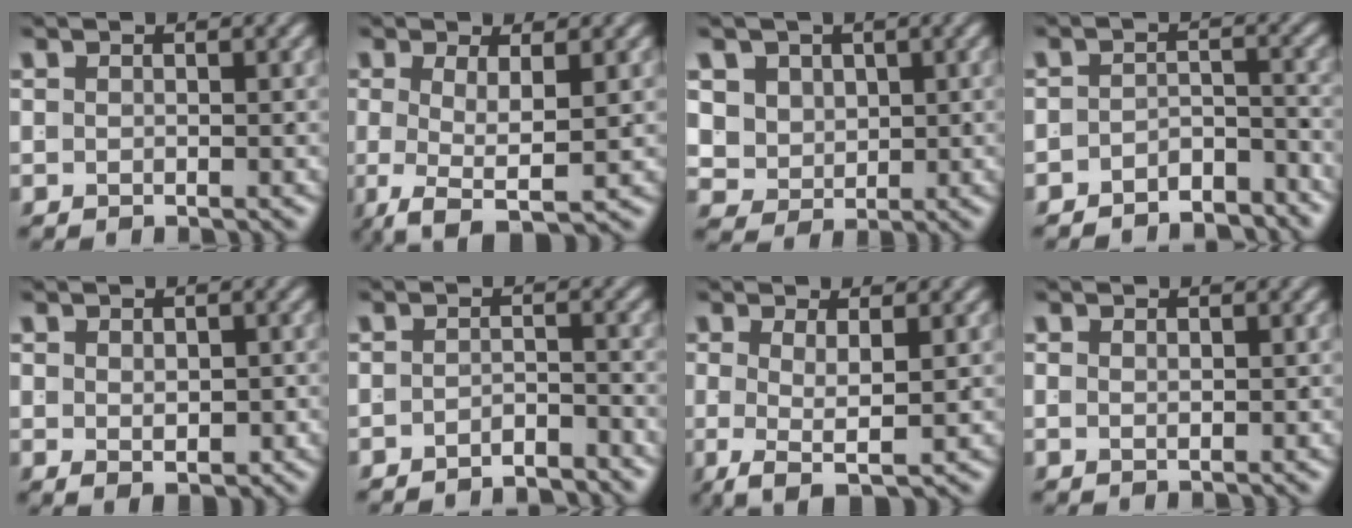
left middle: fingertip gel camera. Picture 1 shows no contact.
{"total": 4.6, "force": [-2.4, 1.0, 3.8], "torque": [-0.072, -0.036, -0.019]}
{"total": 6.4, "force": [0.7, 5.8, 2.7], "torque": [-0.087, -0.036, 0.026]}
{"total": 4.0, "force": [-3.9, 0.7, 0.5], "torque": [0.009, -0.013, -0.062]}
{"total": 1.8, "force": [-0.3, 0.4, 1.8], "torque": [-0.025, -0.018, 0.013]}
{"total": 2.8, "force": [-2.8, -0.2, 0.2], "torque": [0.007, -0.009, -0.043]}
{"total": 3.7, "force": [-1.3, 0.7, 3.4], "torque": [-0.056, -0.025, -0.006]}
{"total": 0.6, "force": [0.2, -0.4, 0.5], "torque": [-0.003, -0.007, 0.011]}